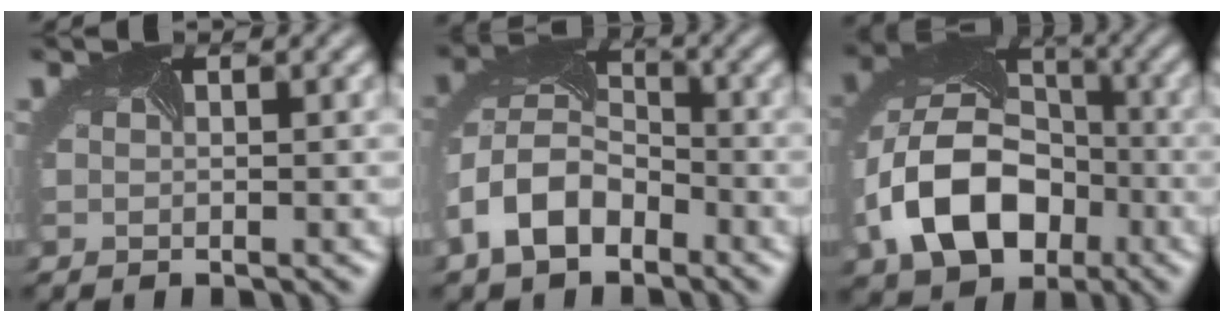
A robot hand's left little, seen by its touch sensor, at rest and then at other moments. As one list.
[{"total": 6.7, "force": [-3.1, 4.2, 4.1], "torque": [-0.098, -0.002, -0.070]}, {"total": 11.4, "force": [-3.6, 7.8, 7.5], "torque": [-0.160, -0.017, -0.068]}]